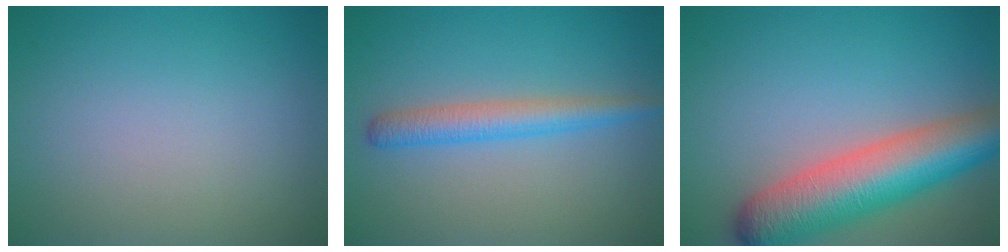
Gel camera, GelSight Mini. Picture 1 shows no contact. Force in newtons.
{"total": 3.0, "press": 3.0, "slide": 0.2}
{"total": 9.1, "press": 9.1, "slide": 0.4}